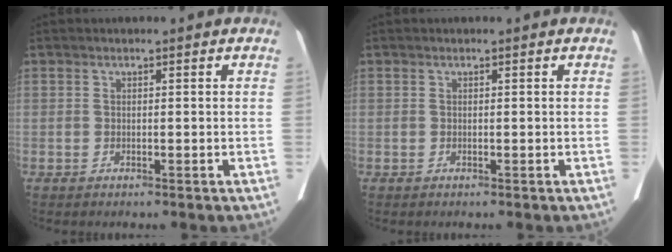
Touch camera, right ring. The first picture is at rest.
{"total": 0.0}